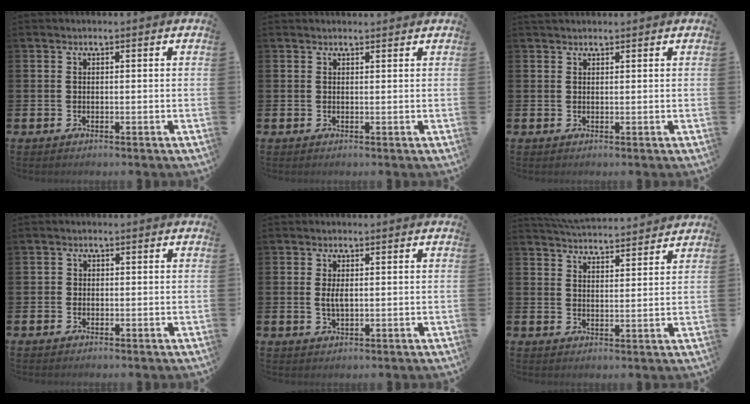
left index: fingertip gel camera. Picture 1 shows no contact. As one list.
[{"total": 0.7, "force": [0.7, 0.1, 0.1], "torque": [0.005, -0.002, 0.012]}, {"total": 1.1, "force": [1.1, 0.4, 0.1], "torque": [0.004, 0.001, 0.018]}, {"total": 0.9, "force": [-0.2, 0.9, 0.2], "torque": [-0.004, 0.006, -0.007]}, {"total": 2.2, "force": [0.3, 0.9, 2.0], "torque": [-0.038, 0.004, 0.003]}, {"total": 4.7, "force": [4.7, 0.3, 0.1], "torque": [-0.014, -0.031, 0.084]}]